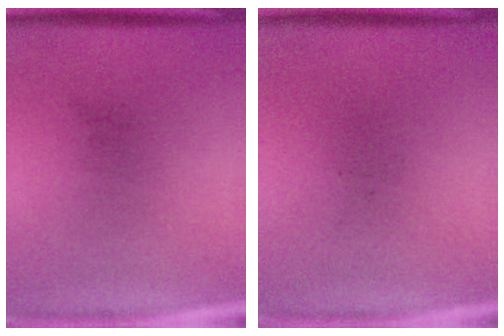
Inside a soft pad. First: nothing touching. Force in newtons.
{"total": 0.0}